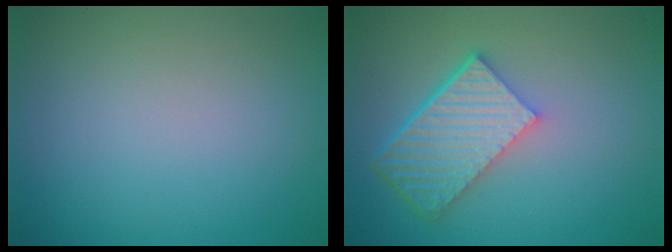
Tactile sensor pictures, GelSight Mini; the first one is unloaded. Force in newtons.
{"total": 6.3, "press": 4.4, "slide": 4.5}